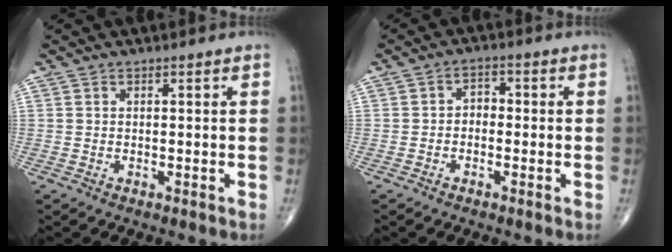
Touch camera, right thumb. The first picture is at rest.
{"total": 2.9, "force": [-0.6, 2.2, 1.8], "torque": [-0.011, 0.016, -0.021]}